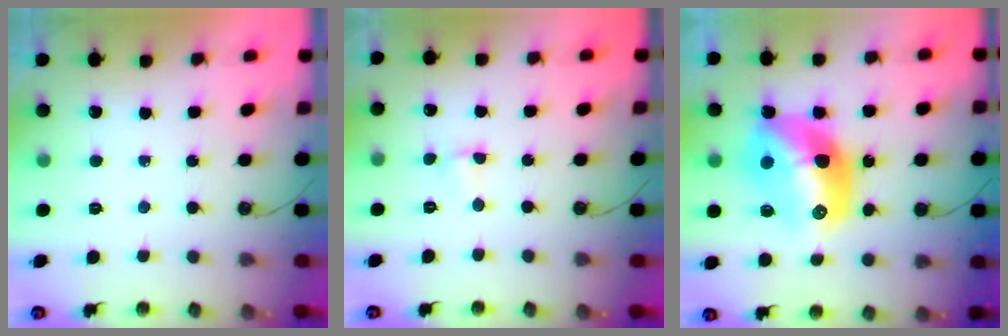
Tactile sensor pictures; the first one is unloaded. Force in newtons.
{"total": 1.3, "press": 1.2, "slide": 0.4}
{"total": 16.7, "press": 16.6, "slide": 1.3}